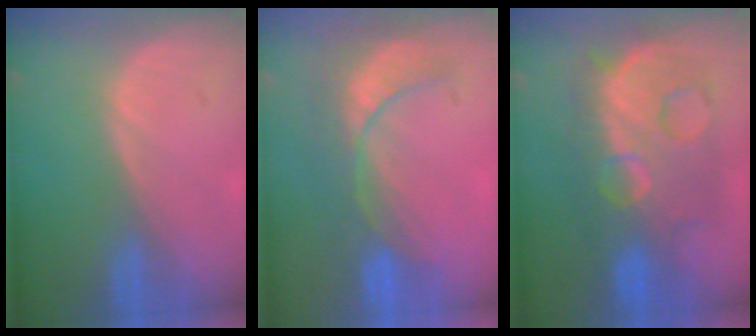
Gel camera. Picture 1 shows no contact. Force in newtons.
{"total": 9.0, "press": 7.7, "slide": 4.5}
{"total": 12.3, "press": 12.3, "slide": 1.3}